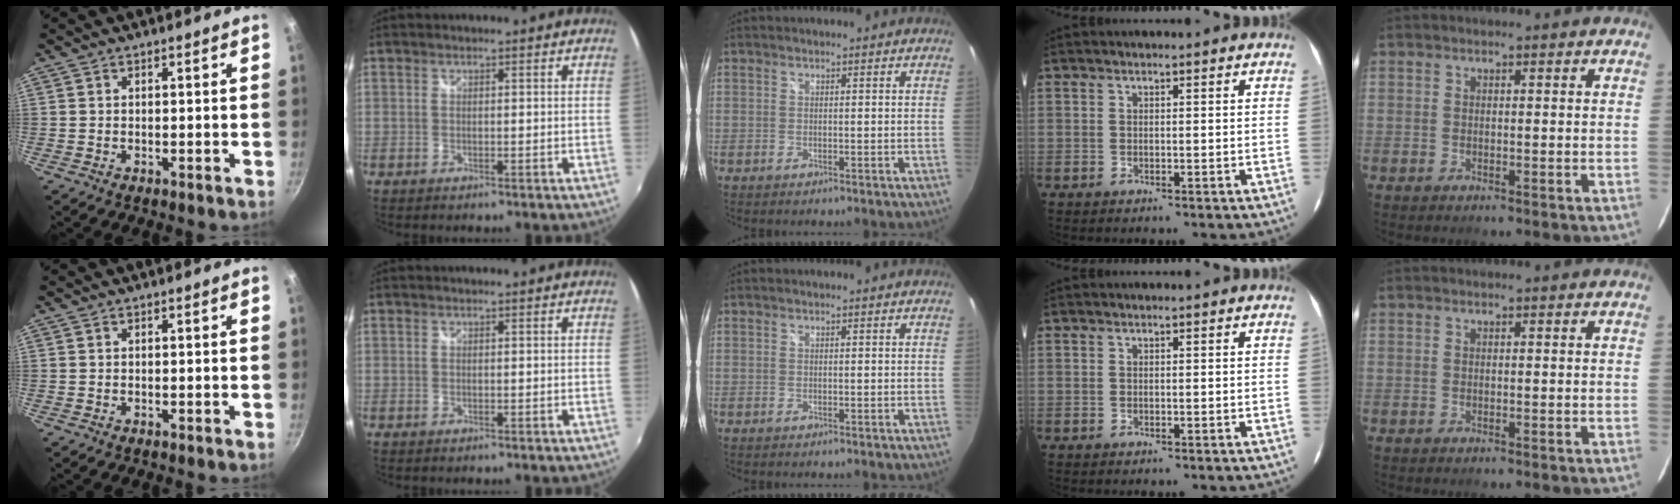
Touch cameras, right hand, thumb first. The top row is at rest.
{}